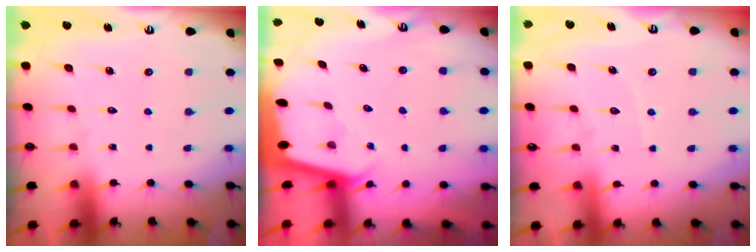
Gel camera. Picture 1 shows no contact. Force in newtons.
{"total": 2.0, "press": 2.0, "slide": 0.1}
{"total": 5.0, "press": 5.0, "slide": 0.2}